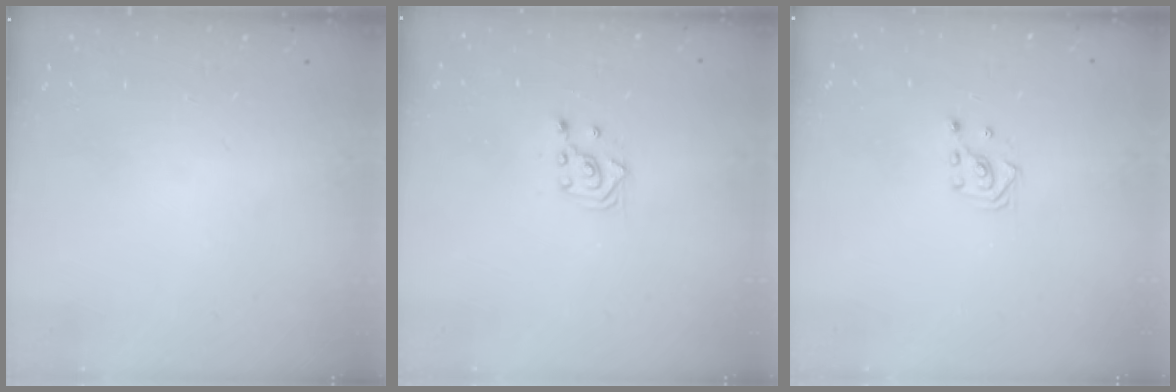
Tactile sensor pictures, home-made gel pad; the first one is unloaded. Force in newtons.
{"total": 2.4, "press": 2.2, "slide": 0.8}
{"total": 2.8, "press": 2.8, "slide": 0.3}